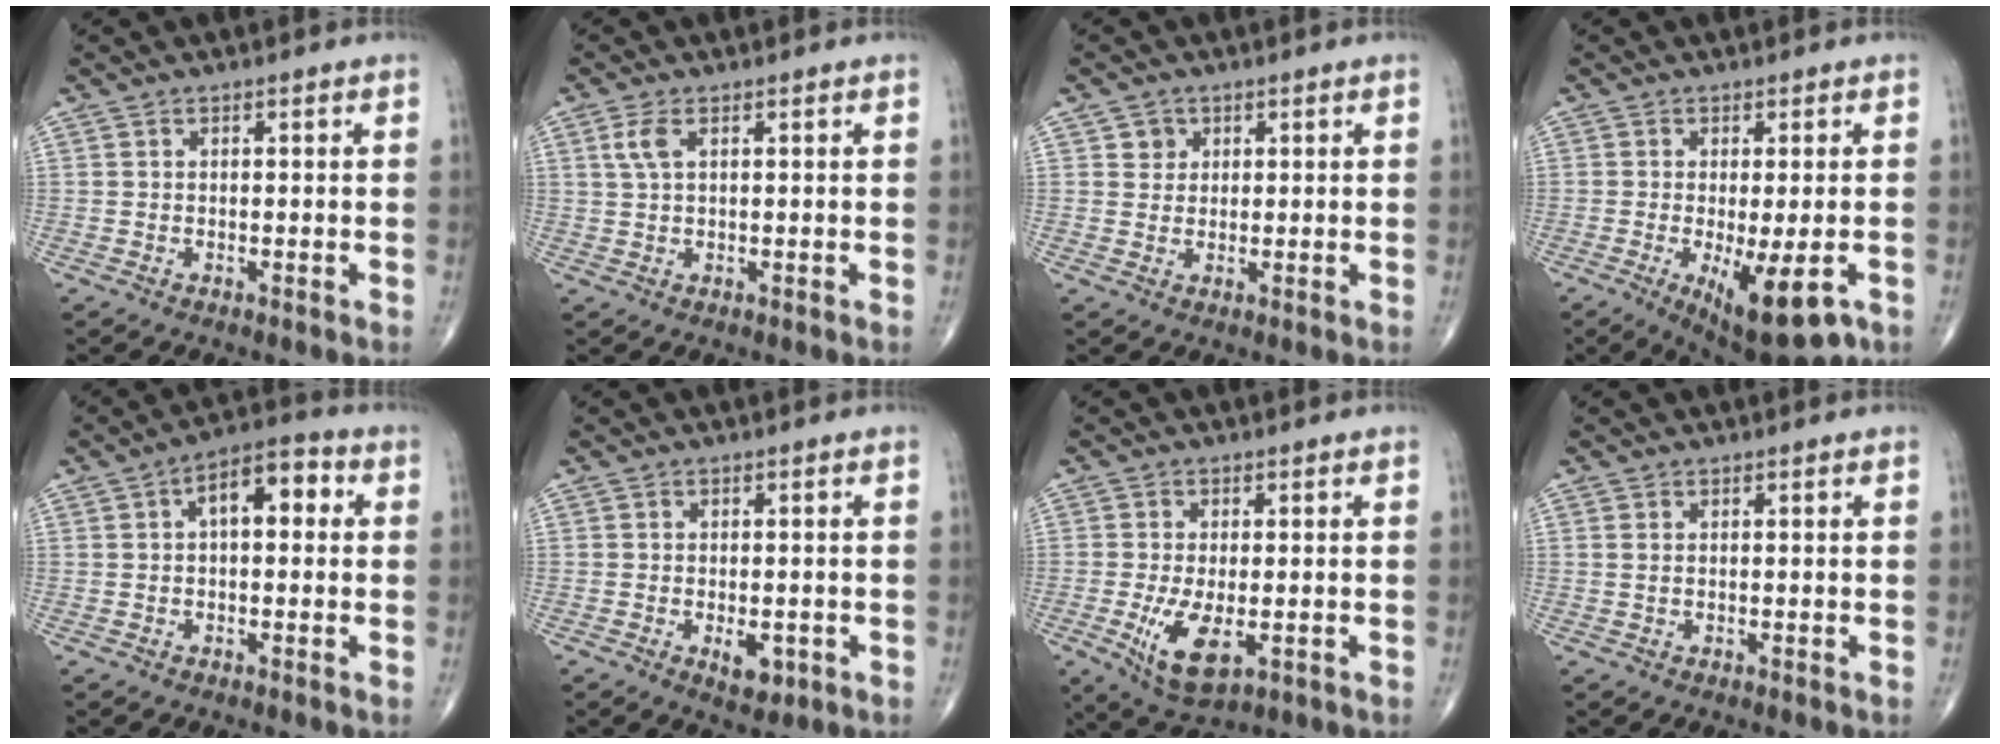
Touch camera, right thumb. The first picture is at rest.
{"total": 3.0, "force": [1.1, 1.2, 2.5], "torque": [-0.063, 0.008, 0.026]}
{"total": 2.5, "force": [1.0, 2.2, 0.4], "torque": [0.008, -0.005, 0.012]}
{"total": 11.6, "force": [-4.5, 3.7, 10.0], "torque": [-0.147, -0.018, -0.058]}
{"total": 8.6, "force": [1.8, 4.4, 7.2], "torque": [-0.092, 0.029, 0.018]}
{"total": 4.2, "force": [-1.0, 2.0, 3.6], "torque": [-0.047, -0.009, -0.006]}
{"total": 8.4, "force": [-2.2, 3.8, 7.2], "torque": [-0.132, -0.019, -0.028]}
{"total": 0.6, "force": [0.3, 0.3, 0.5], "torque": [-0.011, 0.005, 0.007]}